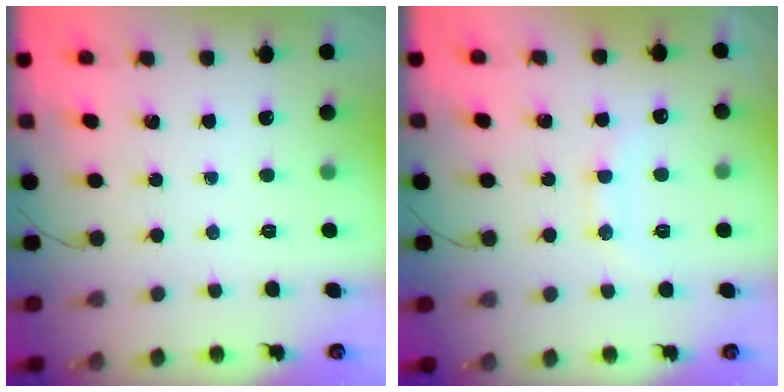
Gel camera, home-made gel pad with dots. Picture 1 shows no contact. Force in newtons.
{"total": 9.3, "press": 9.3, "slide": 0.7}